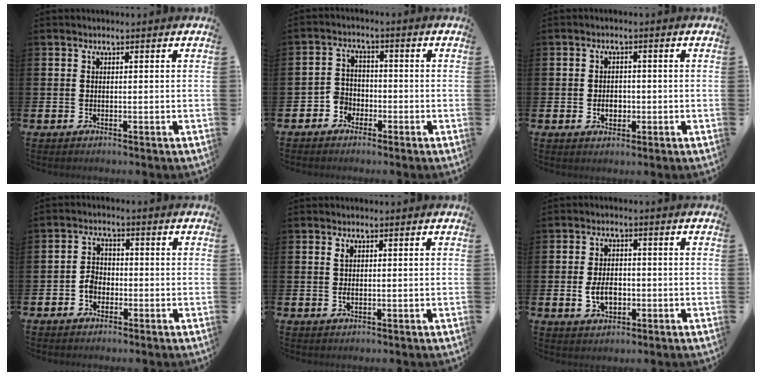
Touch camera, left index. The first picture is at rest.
{"total": 2.9, "force": [-1.9, 2.2, 0.3], "torque": [-0.018, -0.001, -0.043]}
{"total": 2.5, "force": [-0.6, 1.9, 1.5], "torque": [-0.015, -0.002, -0.017]}
{"total": 2.8, "force": [-1.4, 2.1, 1.1], "torque": [-0.018, 0.005, -0.031]}
{"total": 1.3, "force": [0.5, 0.5, 1.0], "torque": [-0.016, 0.001, 0.008]}
{"total": 4.1, "force": [-0.8, 2.7, 3.0], "torque": [-0.049, 0.003, -0.016]}